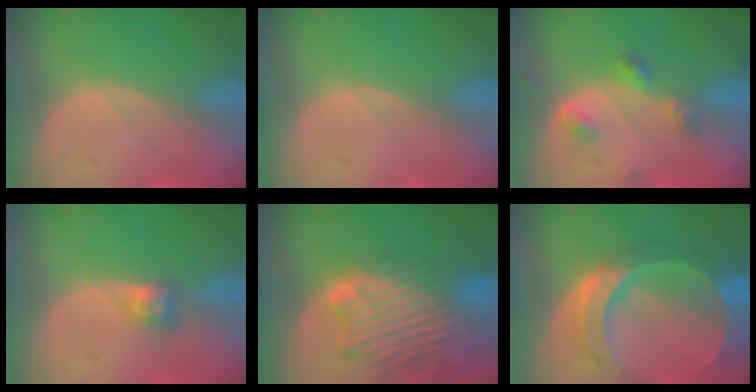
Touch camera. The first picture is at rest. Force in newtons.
{"total": 0.0}
{"total": 4.4, "press": 4.0, "slide": 1.9}
{"total": 2.7, "press": 2.5, "slide": 1.1}
{"total": 13.5, "press": 11.8, "slide": 6.5}
{"total": 11.1, "press": 9.4, "slide": 6.0}